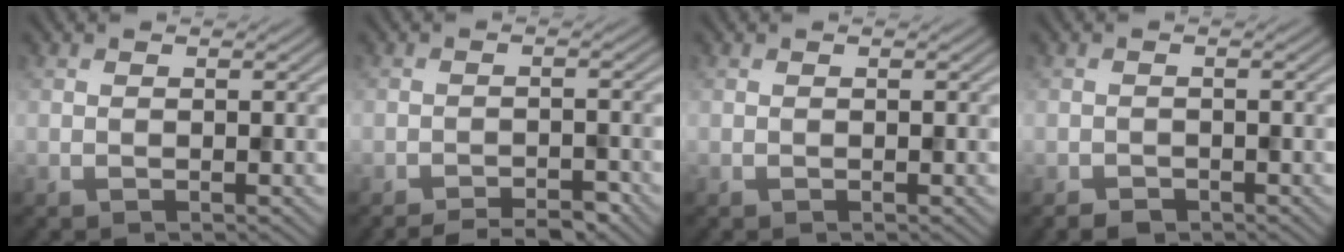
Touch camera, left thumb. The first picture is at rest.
{"total": 4.2, "force": [-3.7, 0.7, 1.9], "torque": [-0.033, 0.006, -0.056]}
{"total": 0.0}
{"total": 1.2, "force": [-1.0, 0.6, 0.3], "torque": [-0.003, -0.002, -0.020]}